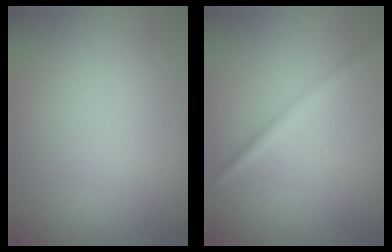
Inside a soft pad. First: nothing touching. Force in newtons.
{"total": 1.7, "press": 1.7, "slide": 0.1}